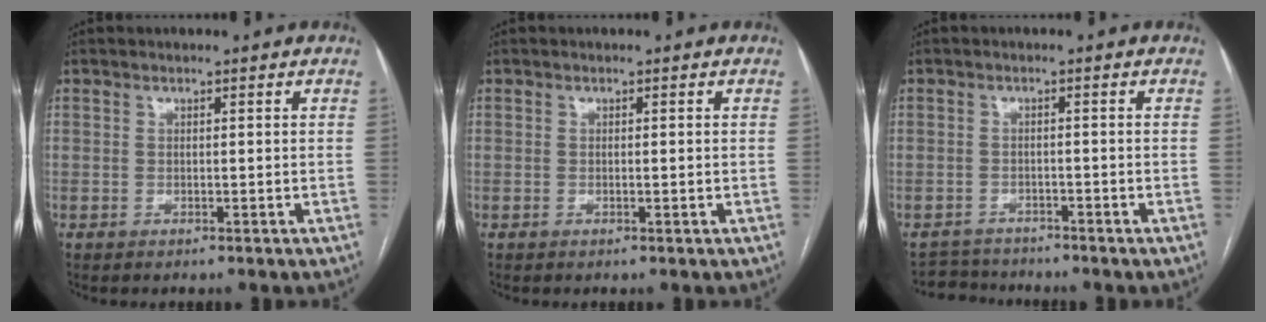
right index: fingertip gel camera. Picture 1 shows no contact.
{"total": 0.5, "force": [-0.2, 0.1, 0.5], "torque": [-0.009, 0.000, 0.000]}
{"total": 3.3, "force": [-3.0, 0.7, -1.1], "torque": [0.021, -0.008, -0.050]}